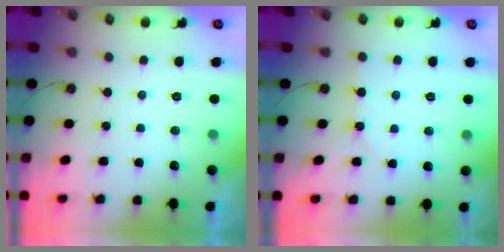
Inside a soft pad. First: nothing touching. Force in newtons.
{"total": 2.5, "press": 2.5, "slide": 0.5}